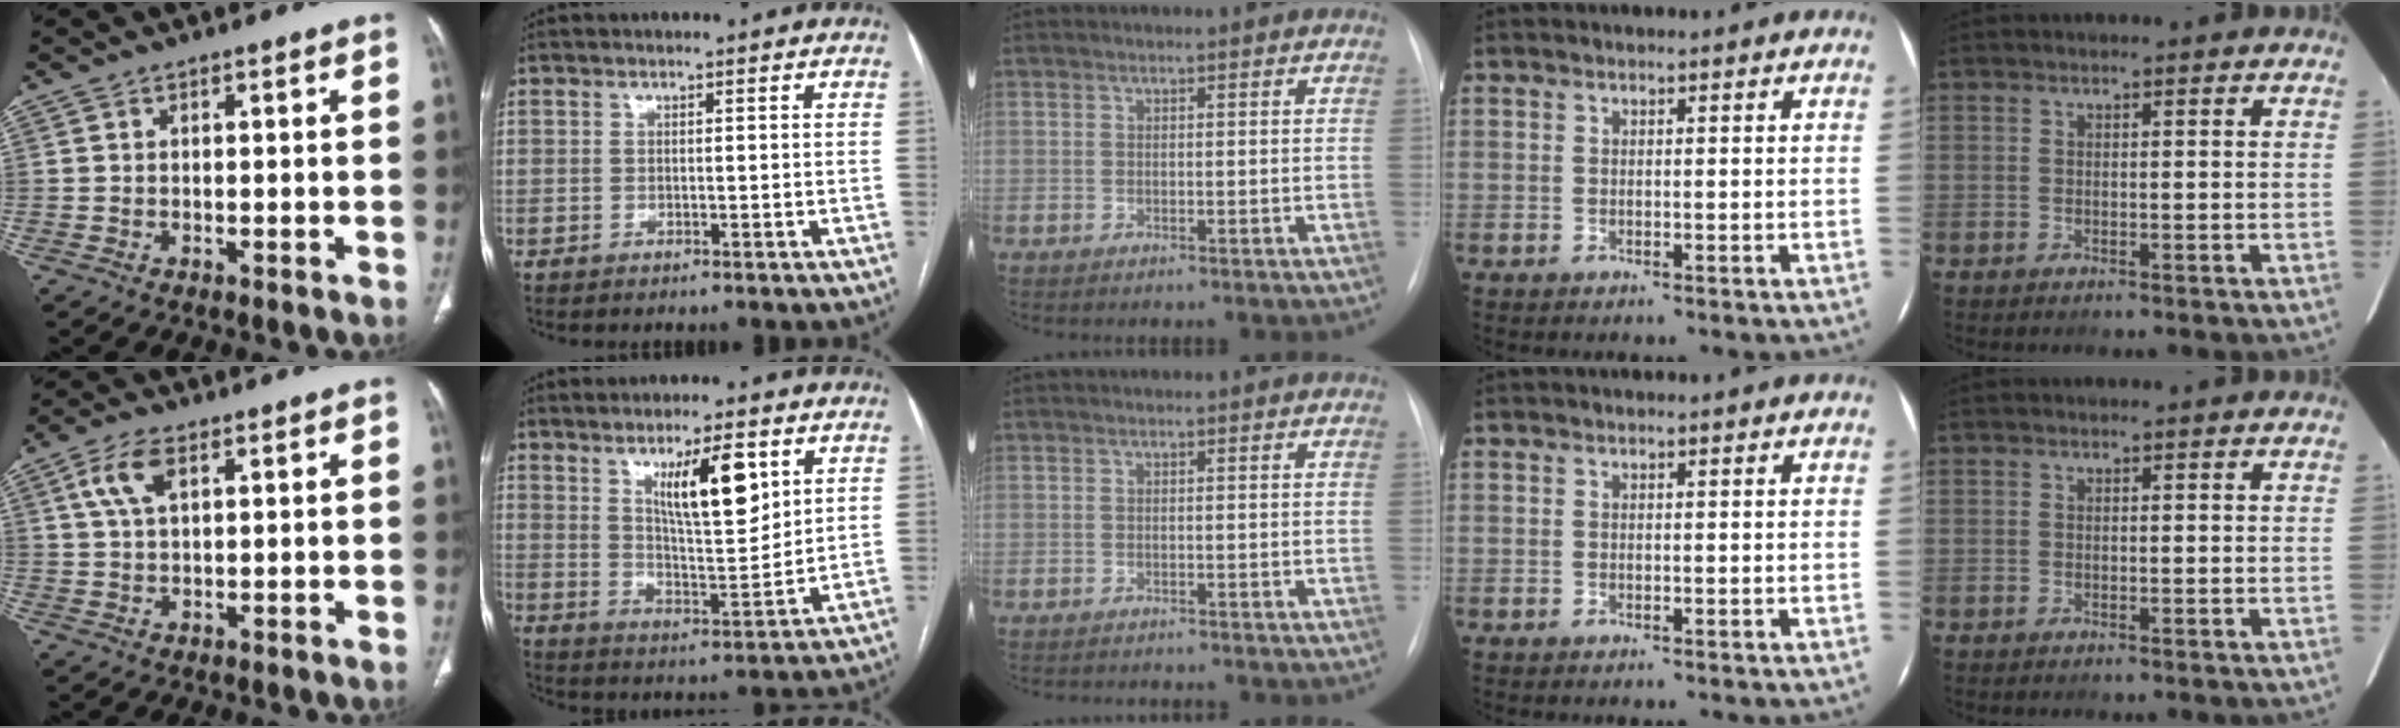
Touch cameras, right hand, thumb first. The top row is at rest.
{"thumb": {"total": 5.9, "force": [2.3, 2.8, 4.5], "torque": [-0.097, 0.004, 0.048]}, "index": {"total": 10.7, "force": [5.0, 2.3, 9.2], "torque": [-0.156, -0.006, 0.092]}, "middle": {"total": 2.0, "force": [-2.0, 0.0, 0.3], "torque": [0.000, -0.009, -0.023]}}